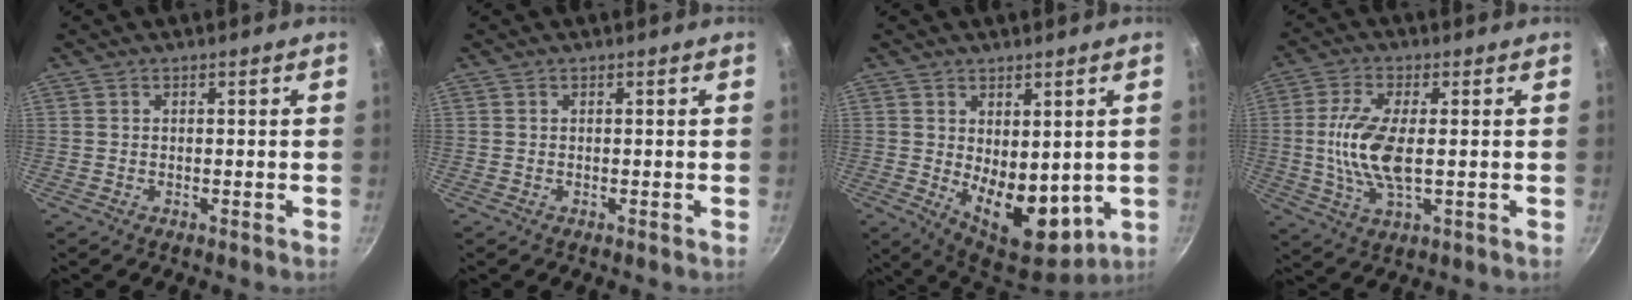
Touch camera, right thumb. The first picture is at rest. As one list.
[{"total": 0.0}, {"total": 12.5, "force": [0.1, 7.5, 10.0], "torque": [-0.116, -0.034, 0.021]}, {"total": 10.5, "force": [0.1, 4.2, 9.7], "torque": [-0.203, -0.001, -0.001]}]